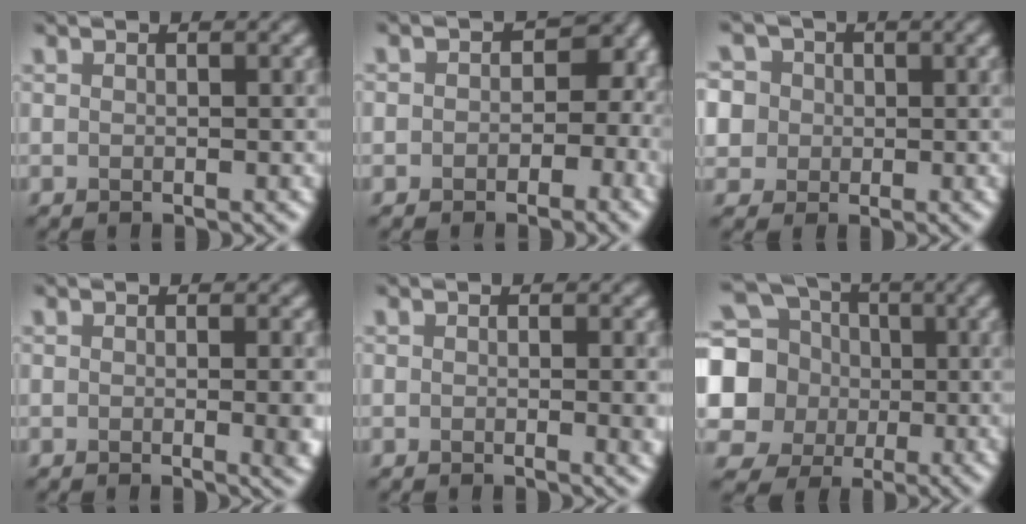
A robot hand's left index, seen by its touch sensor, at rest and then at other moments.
{"total": 5.1, "force": [-0.1, 4.1, 3.0], "torque": [0.025, 0.013, -0.025]}
{"total": 8.0, "force": [2.6, 6.8, 3.2], "torque": [-0.065, 0.031, 0.014]}
{"total": 3.1, "force": [-0.4, 1.1, 2.8], "torque": [-0.027, -0.005, -0.003]}
{"total": 1.7, "force": [-0.2, 0.6, 1.6], "torque": [-0.019, -0.005, -0.003]}
{"total": 13.9, "force": [0.6, 12.8, 5.3], "torque": [-0.170, 0.019, -0.022]}